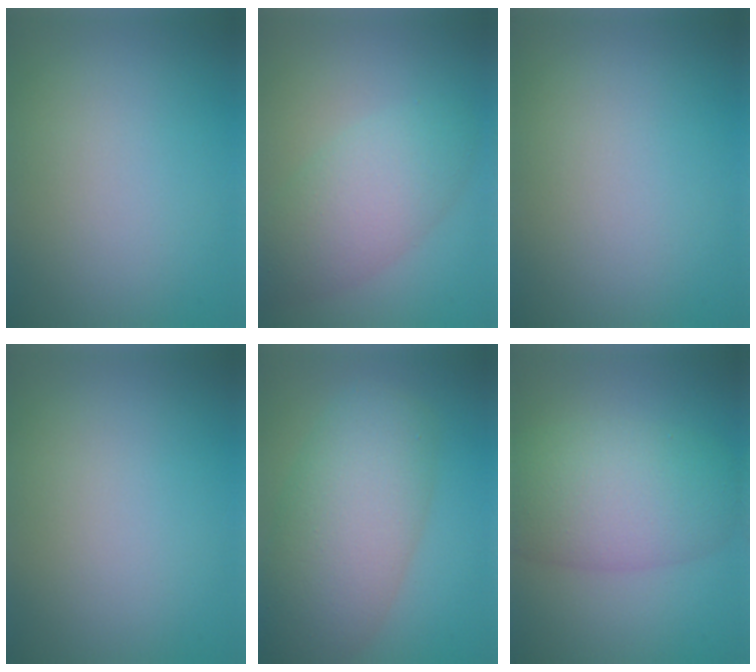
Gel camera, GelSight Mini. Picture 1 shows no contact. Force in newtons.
{"total": 4.9, "press": 4.9, "slide": 0.1}
{"total": 0.0}
{"total": 0.0}
{"total": 8.5, "press": 8.5, "slide": 0.5}
{"total": 7.5, "press": 7.5, "slide": 0.3}